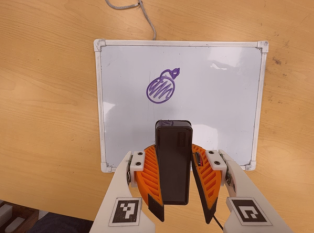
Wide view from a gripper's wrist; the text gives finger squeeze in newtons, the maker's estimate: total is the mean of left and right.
{"total": 9.9, "left": 8.1, "right": 11.7}